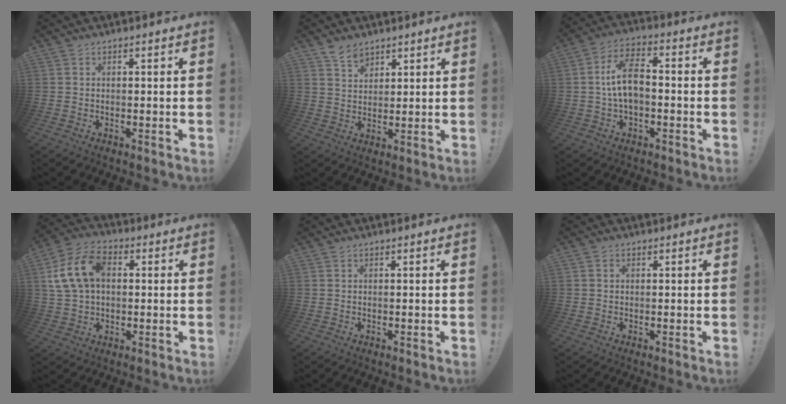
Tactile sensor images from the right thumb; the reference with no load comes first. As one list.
[{"total": 5.7, "force": [4.3, 3.4, 1.6], "torque": [-0.015, -0.026, 0.079]}, {"total": 10.5, "force": [-0.4, 5.9, 8.6], "torque": [-0.159, 0.011, -0.005]}, {"total": 14.9, "force": [2.7, 10.4, 10.3], "torque": [-0.191, 0.010, 0.053]}, {"total": 0.0}, {"total": 0.7, "force": [0.0, 0.7, 0.1], "torque": [0.006, 0.000, -0.002]}]